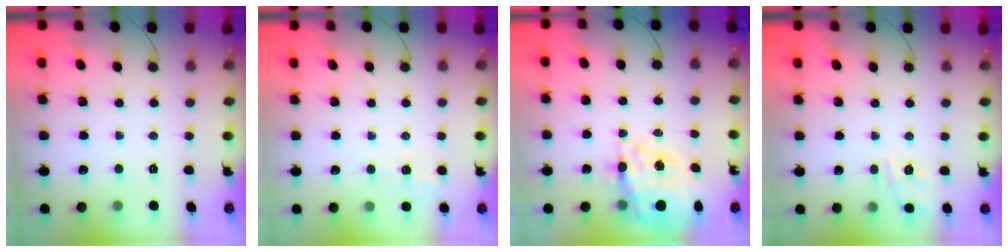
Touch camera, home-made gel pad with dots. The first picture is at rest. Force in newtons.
{"total": 2.0, "press": 1.0, "slide": 1.7}
{"total": 15.9, "press": 15.5, "slide": 3.8}
{"total": 10.1, "press": 10.0, "slide": 1.5}